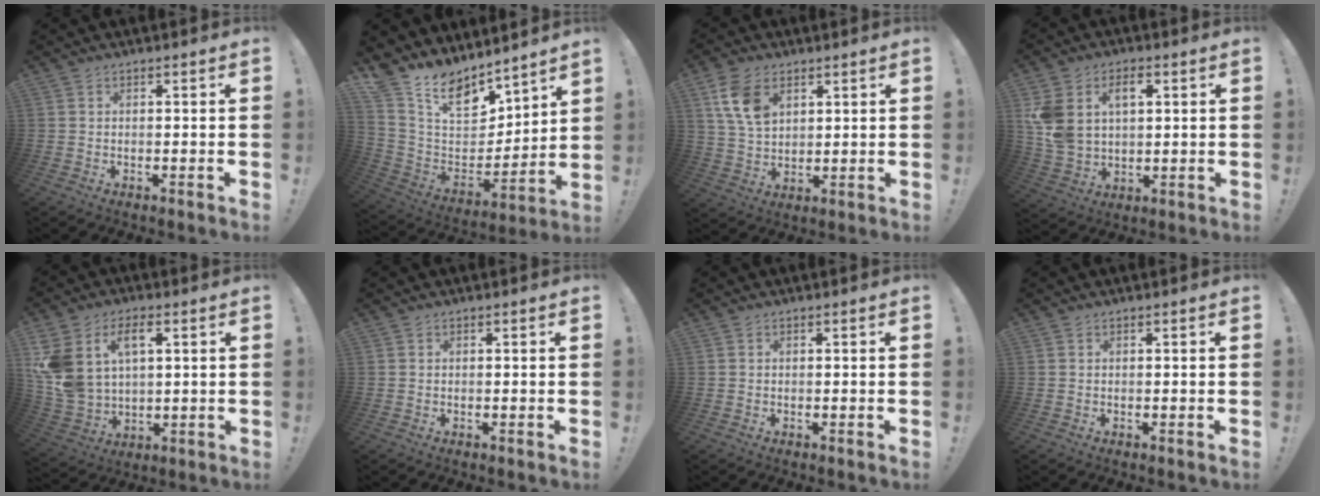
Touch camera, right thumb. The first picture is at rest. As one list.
[{"total": 14.0, "force": [10.4, 7.3, 6.0], "torque": [-0.113, -0.082, 0.193]}, {"total": 10.7, "force": [5.0, 6.9, 6.4], "torque": [-0.117, -0.009, 0.097]}, {"total": 11.0, "force": [4.5, 7.7, 6.5], "torque": [-0.124, -0.010, 0.084]}, {"total": 13.2, "force": [5.4, 8.8, 8.1], "torque": [-0.178, -0.023, 0.103]}, {"total": 0.0}, {"total": 0.0}, {"total": 0.0}]